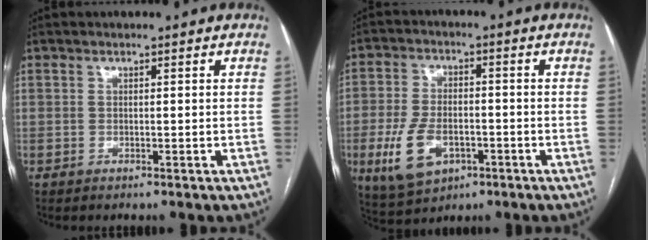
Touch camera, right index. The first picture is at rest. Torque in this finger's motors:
{"motor_torque": [-0.05, -0.14, -0.62, -0.21]}